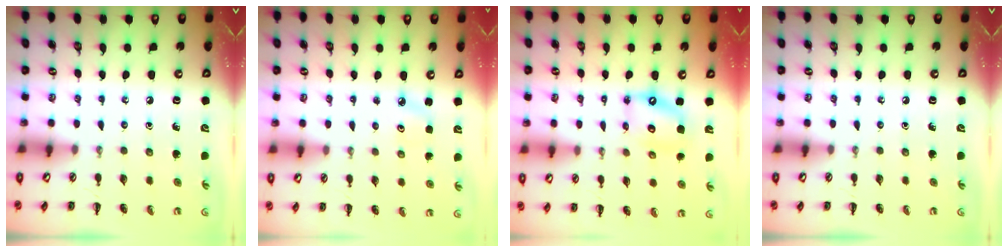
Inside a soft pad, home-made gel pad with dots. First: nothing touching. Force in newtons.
{"total": 3.5, "press": 3.3, "slide": 1.0}
{"total": 10.6, "press": 10.3, "slide": 2.4}
{"total": 0.0}